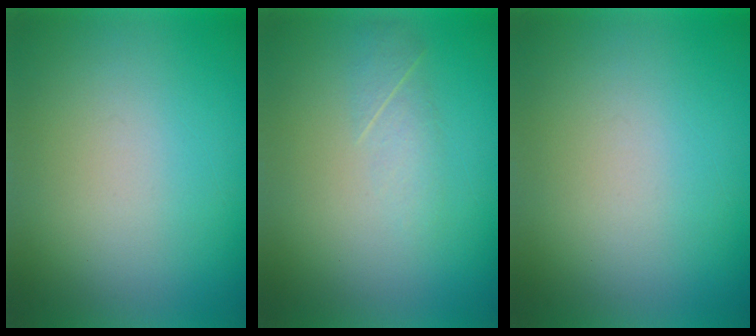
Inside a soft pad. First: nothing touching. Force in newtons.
{"total": 2.1}
{"total": 0.0}